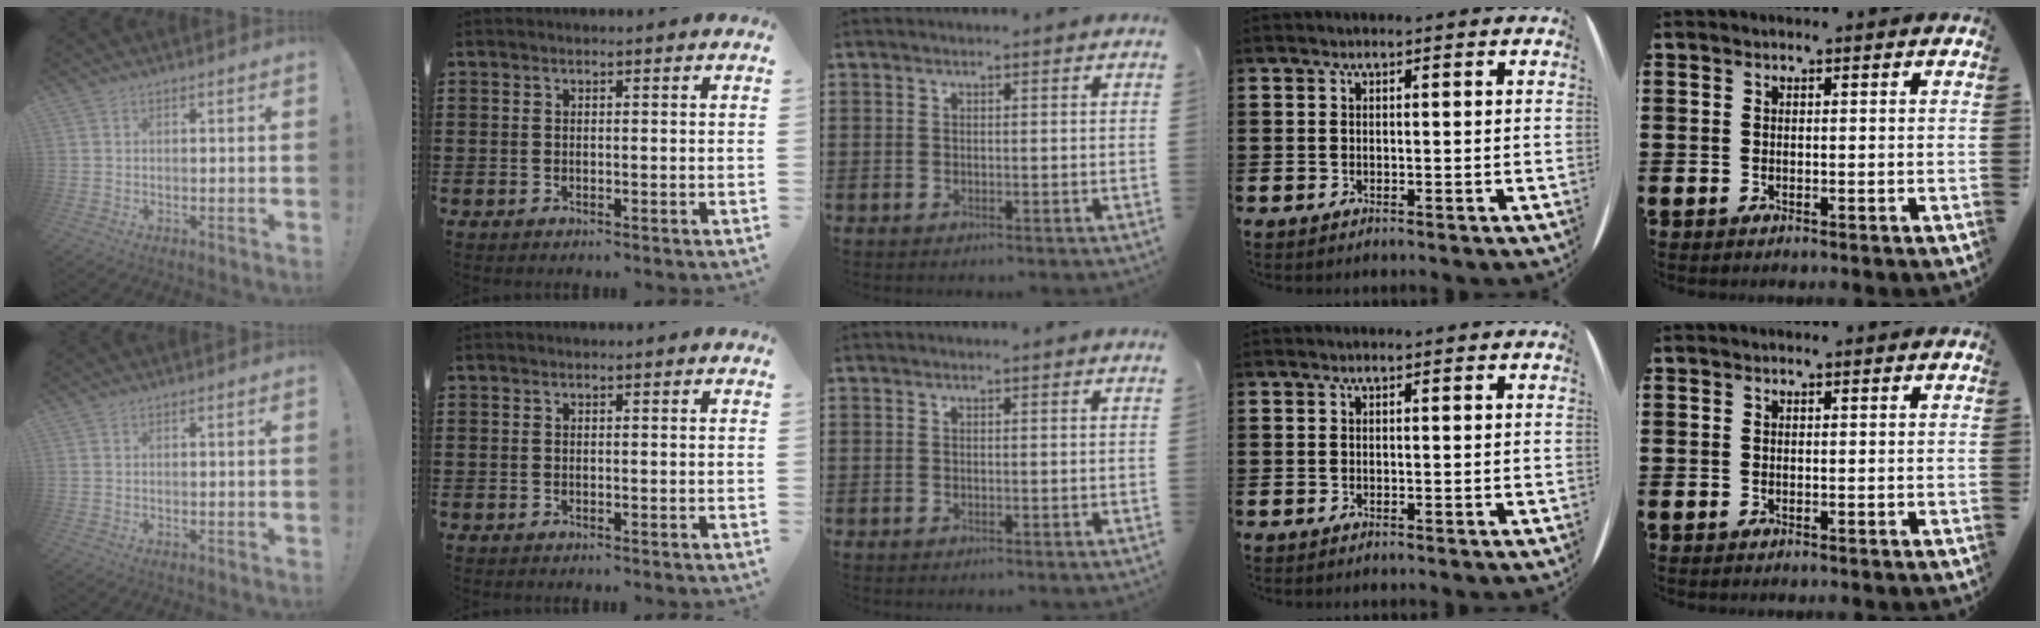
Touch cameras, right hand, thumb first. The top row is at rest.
{}